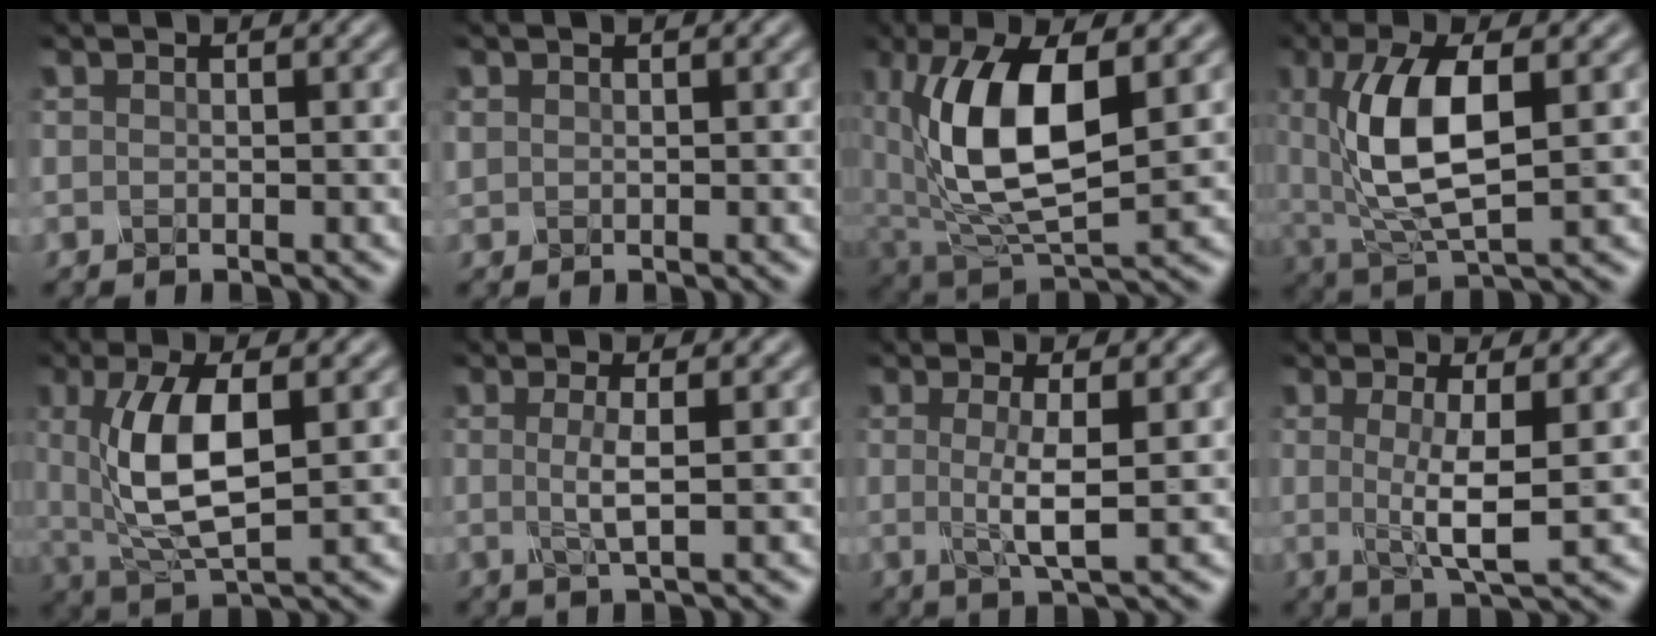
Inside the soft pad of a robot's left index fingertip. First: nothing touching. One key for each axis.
{"total": 0.6, "fx": 0.3, "fy": 0.5, "fz": 0.1, "tx": -0.003, "ty": -0.002, "tz": 0.009}
{"total": 11.5, "fx": 2.0, "fy": 5.6, "fz": 9.9, "tx": -0.188, "ty": 0.001, "tz": 0.034}
{"total": 8.6, "fx": 1.2, "fy": 3.4, "fz": 7.8, "tx": -0.156, "ty": -0.002, "tz": 0.023}
{"total": 7.7, "fx": 1.0, "fy": 2.9, "fz": 7.1, "tx": -0.144, "ty": -0.006, "tz": 0.021}
{"total": 2.4, "fx": 0.2, "fy": 0.5, "fz": 2.3, "tx": -0.046, "ty": -0.003, "tz": 0.003}
{"total": 3.4, "fx": 0.3, "fy": 0.6, "fz": 3.3, "tx": -0.062, "ty": -0.008, "tz": 0.006}
{"total": 4.3, "fx": 0.4, "fy": 0.8, "fz": 4.2, "tx": -0.078, "ty": -0.009, "tz": 0.008}